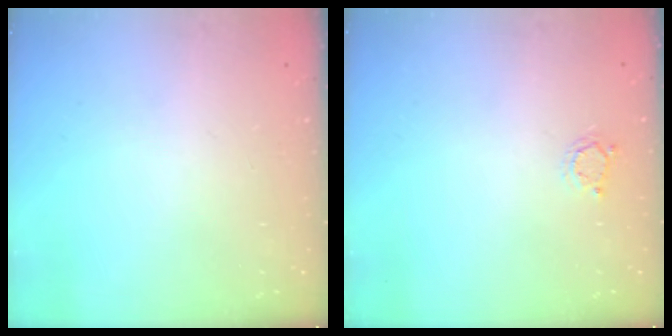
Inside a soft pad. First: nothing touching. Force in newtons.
{"total": 2.6, "press": 2.6, "slide": 0.3}